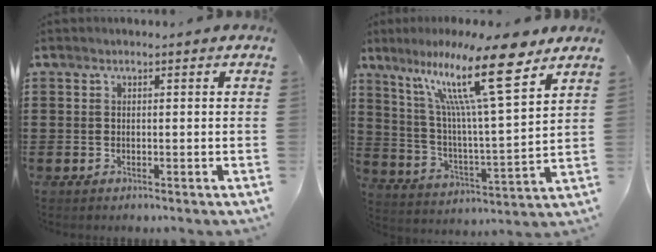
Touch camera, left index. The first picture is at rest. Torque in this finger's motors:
{"motor_torque": [2.14, 0.00, 1.05, 0.21]}